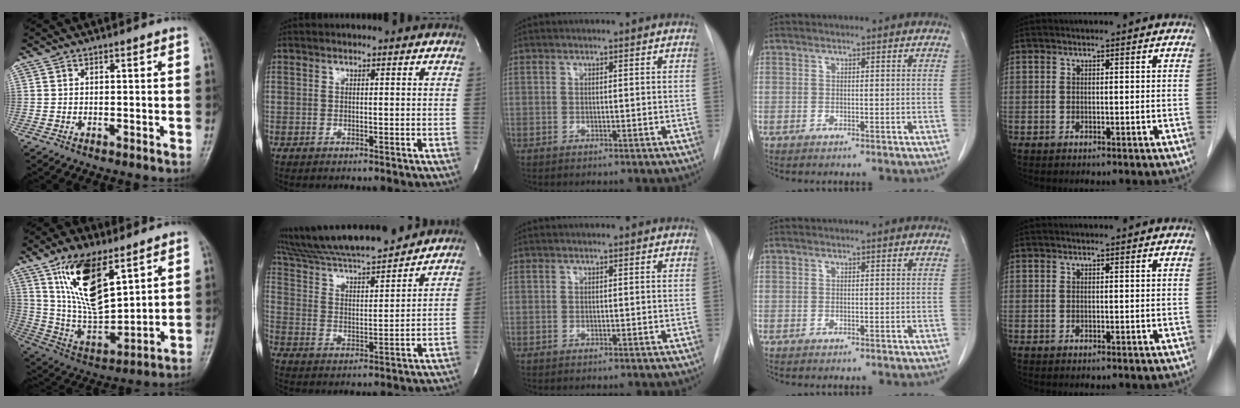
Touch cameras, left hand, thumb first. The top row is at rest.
{"thumb": {"total": 17.2, "force": [8.6, 7.6, 12.8], "torque": [-0.210, -0.042, 0.173]}, "index": {"total": 19.1, "force": [17.2, 1.7, 8.2], "torque": [-0.150, 0.015, 0.285]}}